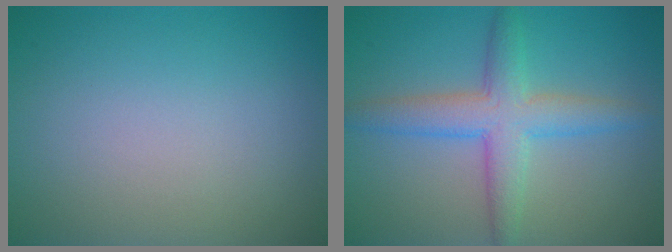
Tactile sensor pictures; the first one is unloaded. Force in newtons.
{"total": 4.8, "press": 4.8, "slide": 0.1}